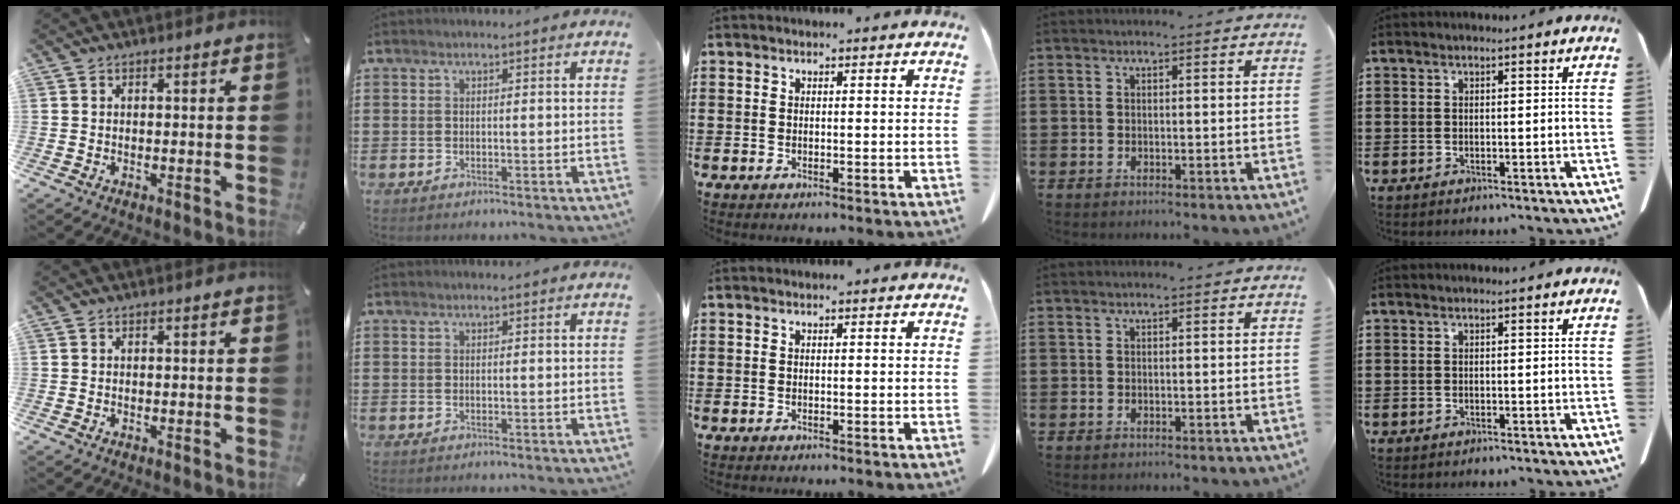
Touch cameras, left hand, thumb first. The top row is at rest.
{}